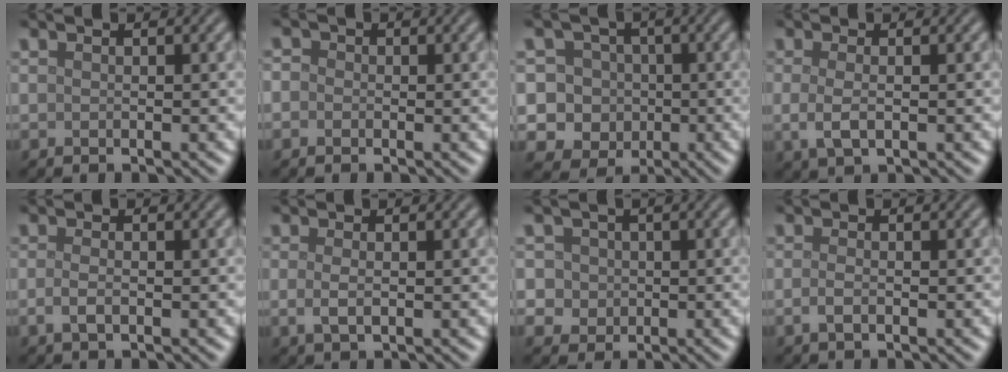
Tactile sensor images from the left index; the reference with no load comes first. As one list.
[{"total": 1.3, "force": [0.0, 1.2, 0.5], "torque": [-0.004, 0.000, -0.016]}, {"total": 7.1, "force": [-0.6, 6.7, 2.3], "torque": [-0.025, 0.029, -0.045]}, {"total": 2.3, "force": [-0.2, 0.9, 2.1], "torque": [-0.047, -0.007, -0.006]}, {"total": 1.5, "force": [-0.4, 0.6, 1.3], "torque": [-0.029, -0.004, -0.011]}, {"total": 1.6, "force": [-0.1, 0.6, 1.5], "torque": [-0.033, -0.003, -0.002]}, {"total": 4.7, "force": [1.3, 4.1, 1.9], "torque": [-0.025, 0.025, 0.004]}, {"total": 1.2, "force": [-0.4, 0.5, 1.0], "torque": [-0.025, -0.003, -0.010]}]